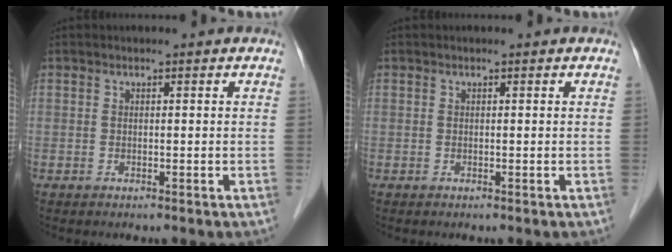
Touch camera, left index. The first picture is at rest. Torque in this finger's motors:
{"motor_torque": [0.00, 0.00, 0.00, 0.00]}